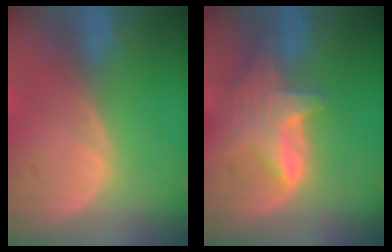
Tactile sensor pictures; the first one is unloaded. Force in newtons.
{"total": 6.1, "press": 6.1, "slide": 0.1}